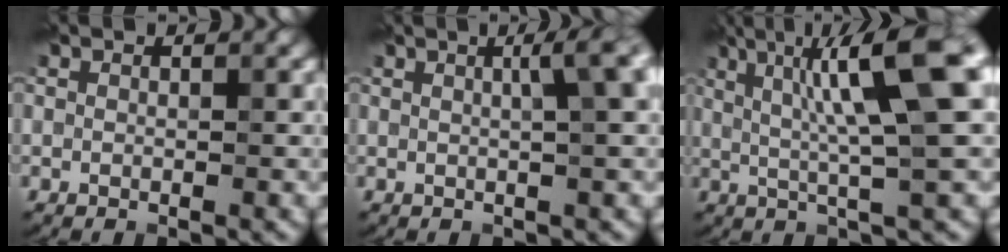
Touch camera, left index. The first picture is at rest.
{"total": 4.5, "force": [1.3, 1.1, 4.1], "torque": [-0.041, 0.019, 0.009]}
{"total": 10.1, "force": [2.5, 1.6, 9.7], "torque": [-0.141, 0.013, 0.039]}